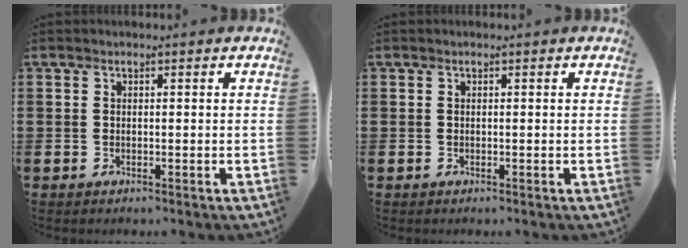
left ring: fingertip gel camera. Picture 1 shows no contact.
{"total": 0.0}